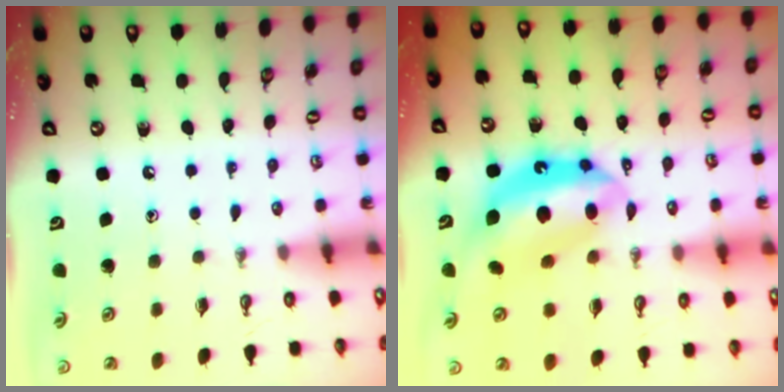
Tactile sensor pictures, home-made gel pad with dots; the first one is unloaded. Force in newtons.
{"total": 14.5, "press": 14.5, "slide": 1.2}